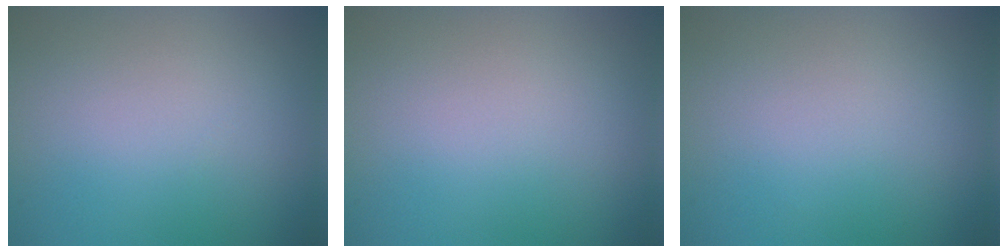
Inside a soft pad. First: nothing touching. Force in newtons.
{"total": 0.0}
{"total": 0.0}